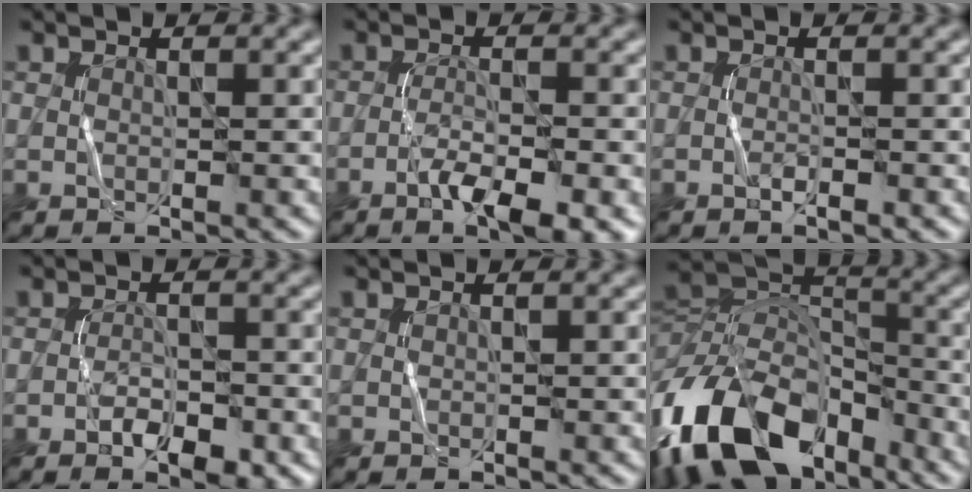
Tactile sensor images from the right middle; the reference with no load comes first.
{"total": 4.6, "force": [-2.3, 0.9, 3.9], "torque": [-0.070, 0.001, -0.038]}
{"total": 1.1, "force": [-0.6, 0.3, 0.9], "torque": [-0.009, 0.002, -0.012]}
{"total": 2.9, "force": [-1.5, 1.4, 2.2], "torque": [-0.037, 0.001, -0.021]}
{"total": 0.0}
{"total": 14.3, "force": [-8.3, 8.4, 8.1], "torque": [-0.179, 0.007, -0.164]}